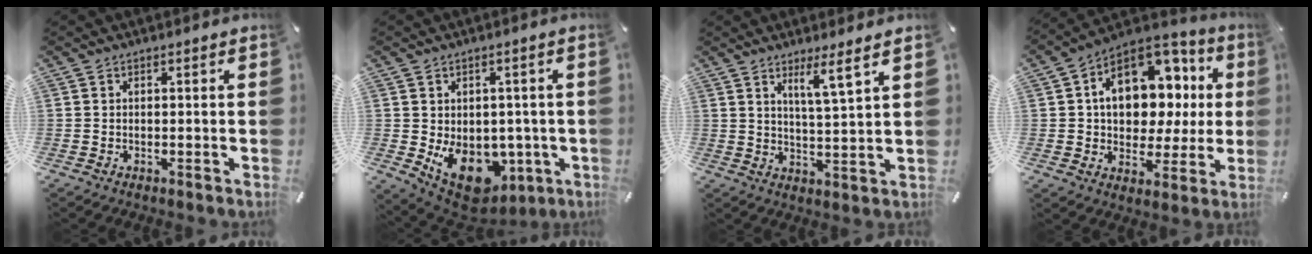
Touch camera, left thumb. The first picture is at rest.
{"total": 12.0, "force": [-3.4, 9.5, 6.5], "torque": [-0.074, -0.005, -0.050]}
{"total": 6.7, "force": [4.7, -0.3, 4.8], "torque": [-0.090, -0.024, 0.076]}
{"total": 16.7, "force": [4.1, 12.1, 10.7], "torque": [-0.167, -0.020, 0.076]}